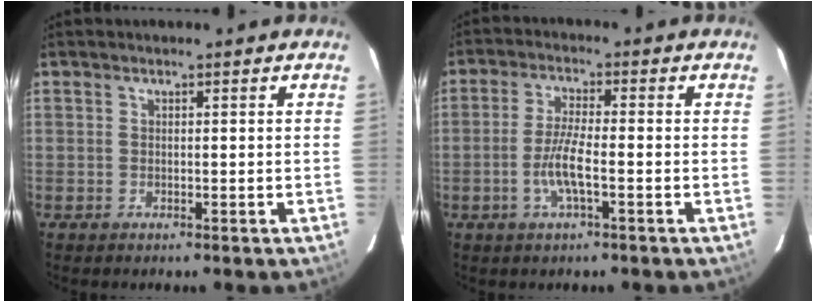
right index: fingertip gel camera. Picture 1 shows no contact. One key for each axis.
{"total": 5.8, "fx": -2.0, "fy": 0.7, "fz": 5.4, "tx": -0.112, "ty": -0.004, "tz": -0.040}